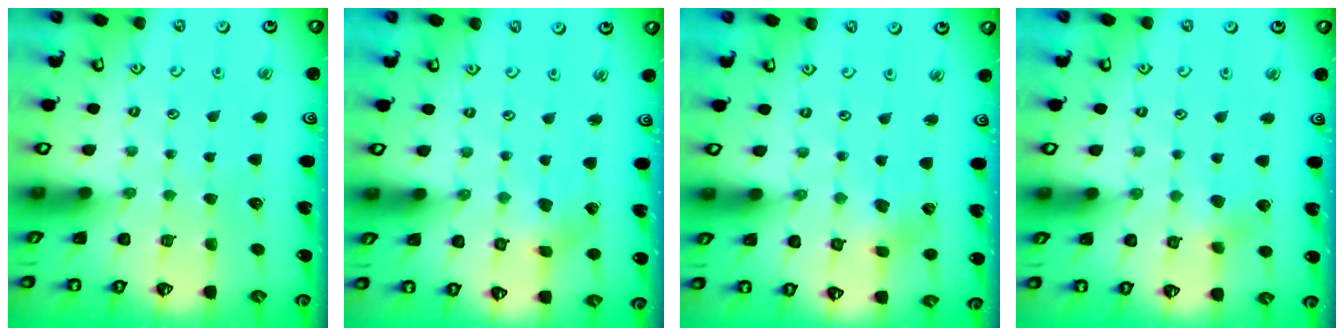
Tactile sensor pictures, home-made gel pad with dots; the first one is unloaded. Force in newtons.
{"total": 2.1, "press": 2.1, "slide": 0.2}
{"total": 2.5, "press": 2.5, "slide": 0.6}
{"total": 4.0, "press": 3.9, "slide": 0.8}